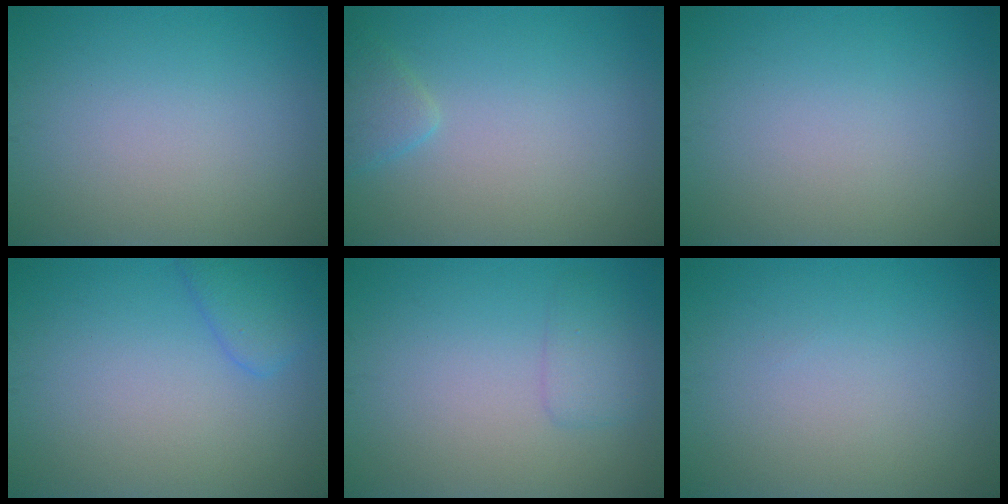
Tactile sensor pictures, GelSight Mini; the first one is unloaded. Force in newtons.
{"total": 1.6, "press": 1.6, "slide": 0.1}
{"total": 0.0}
{"total": 2.5, "press": 2.5, "slide": 0.2}
{"total": 1.7, "press": 1.7, "slide": 0.1}
{"total": 0.0}